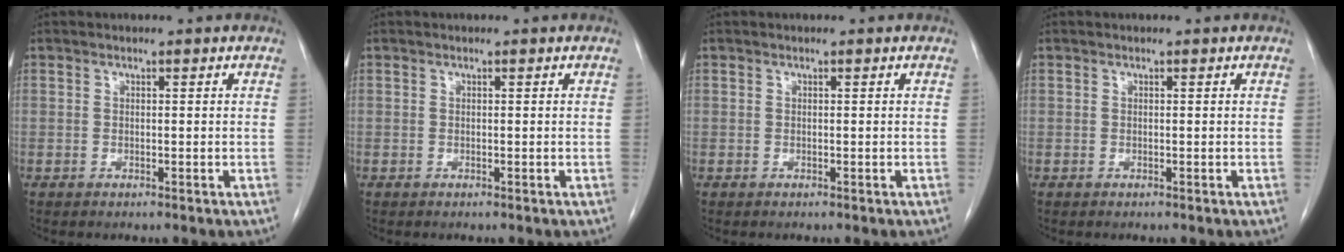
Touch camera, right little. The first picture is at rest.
{"total": 0.0}
{"total": 0.0}
{"total": 0.0}